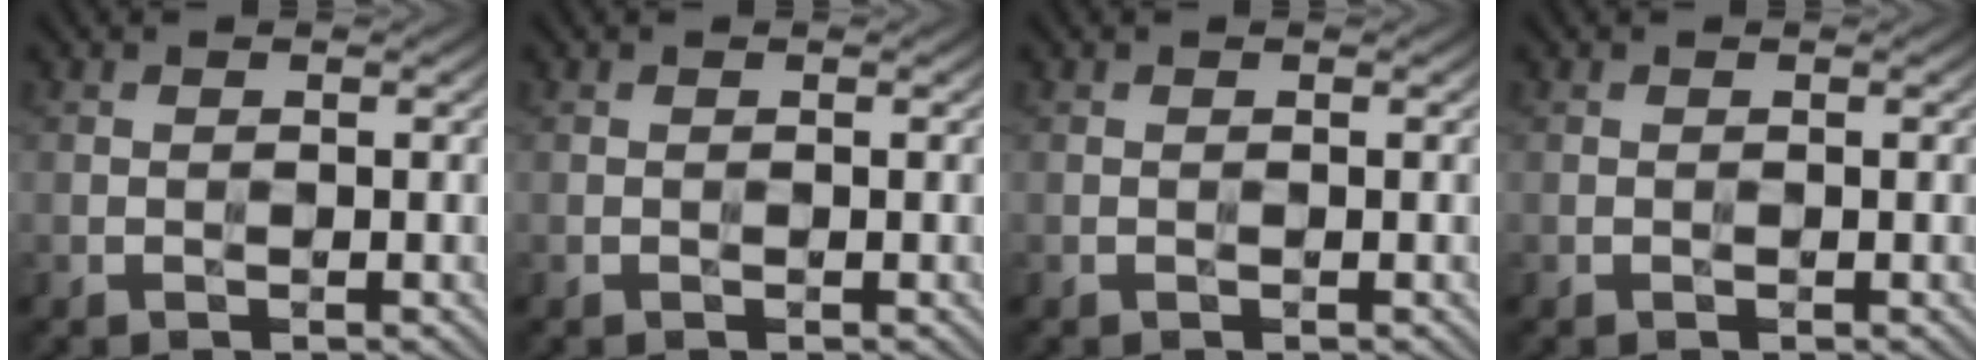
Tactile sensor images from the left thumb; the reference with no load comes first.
{"total": 0.0}
{"total": 0.0}
{"total": 0.0}